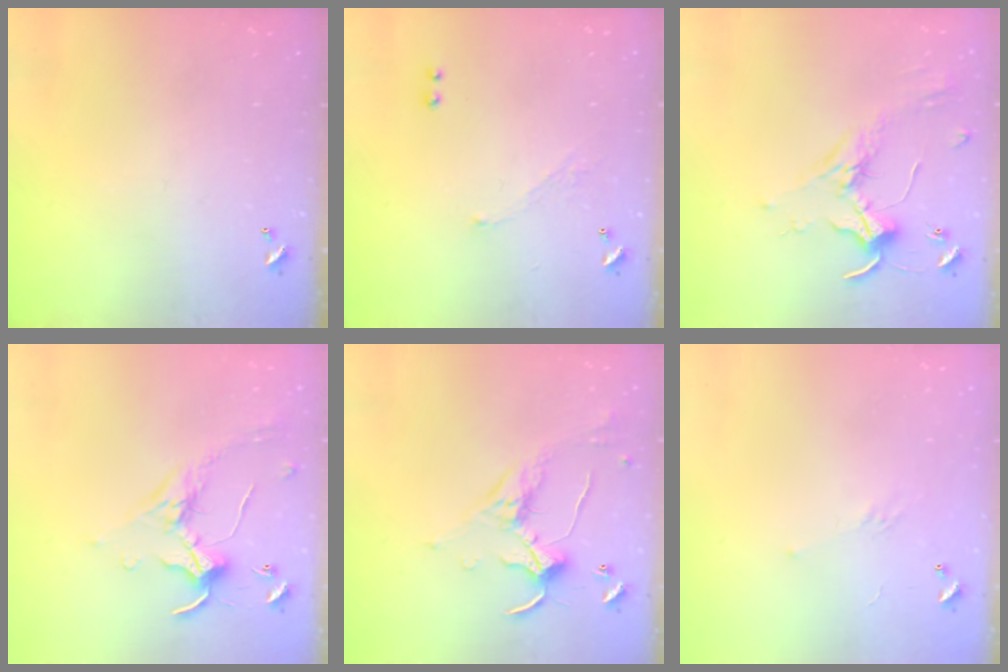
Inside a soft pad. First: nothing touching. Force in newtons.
{"total": 4.0, "press": 4.0, "slide": 0.7}
{"total": 1.6, "press": 1.6, "slide": 0.4}
{"total": 0.0}
{"total": 1.2, "press": 0.8, "slide": 0.8}
{"total": 5.7, "press": 5.6, "slide": 1.1}